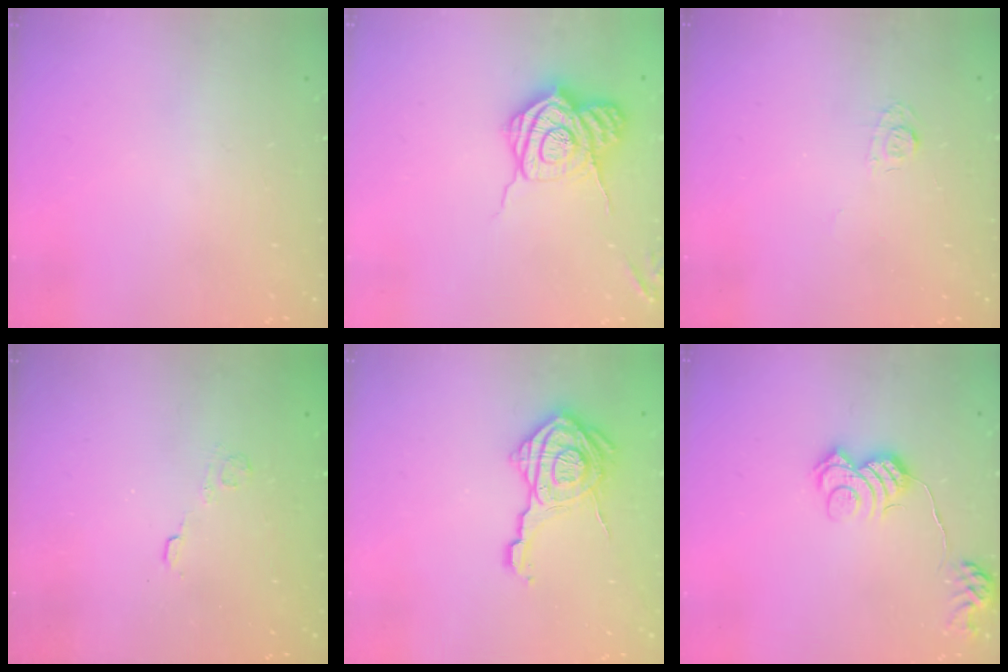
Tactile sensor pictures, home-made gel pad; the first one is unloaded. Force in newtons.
{"total": 14.2, "press": 14.1, "slide": 0.8}
{"total": 4.3, "press": 4.2, "slide": 0.6}
{"total": 2.7, "press": 2.3, "slide": 1.4}
{"total": 17.5, "press": 17.5, "slide": 0.7}
{"total": 13.0, "press": 13.0, "slide": 0.4}